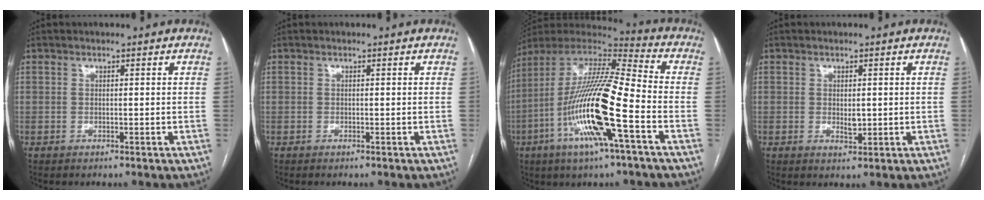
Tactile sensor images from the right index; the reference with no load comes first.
{"total": 0.0}
{"total": 20.5, "force": [-6.4, 1.8, 19.4], "torque": [-0.393, -0.017, -0.123]}
{"total": 2.1, "force": [0.0, 1.0, 1.9], "torque": [-0.031, -0.004, 0.003]}